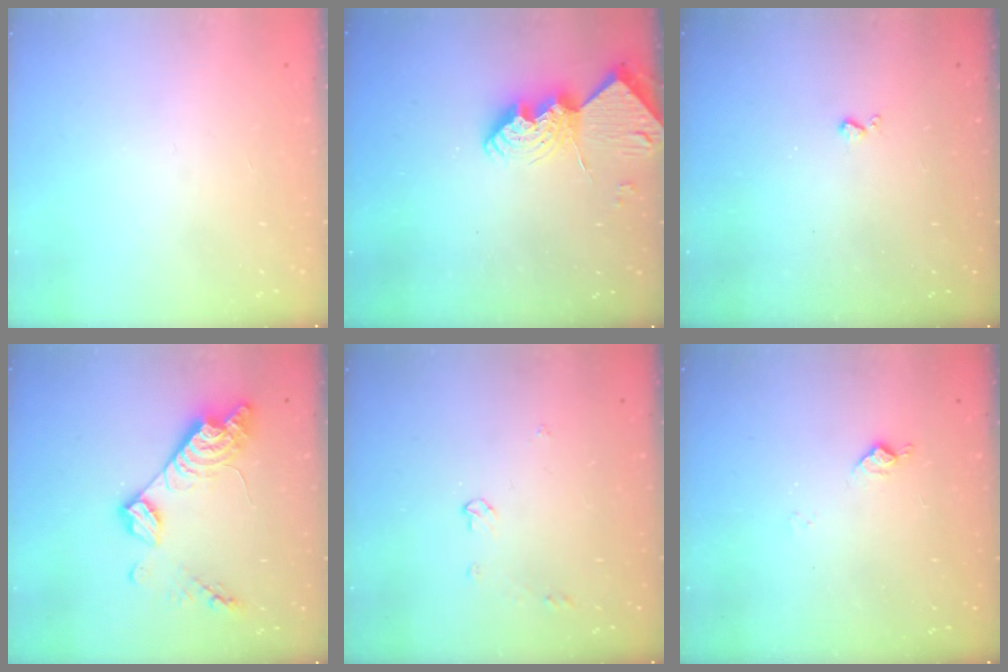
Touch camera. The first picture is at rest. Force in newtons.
{"total": 12.3, "press": 12.2, "slide": 1.2}
{"total": 3.3, "press": 3.3, "slide": 0.5}
{"total": 14.5, "press": 14.5, "slide": 1.0}
{"total": 4.4, "press": 4.3, "slide": 0.8}
{"total": 6.0, "press": 5.9, "slide": 0.9}